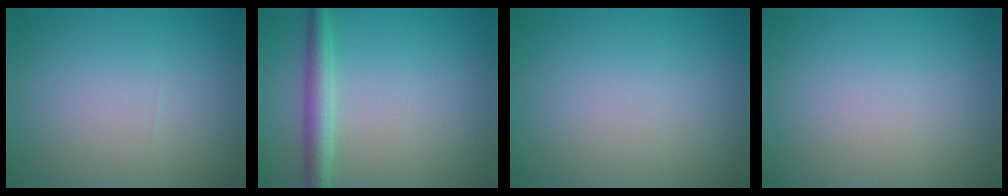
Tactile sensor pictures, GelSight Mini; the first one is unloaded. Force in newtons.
{"total": 2.8, "press": 2.8, "slide": 0.1}
{"total": 0.0}
{"total": 0.0}